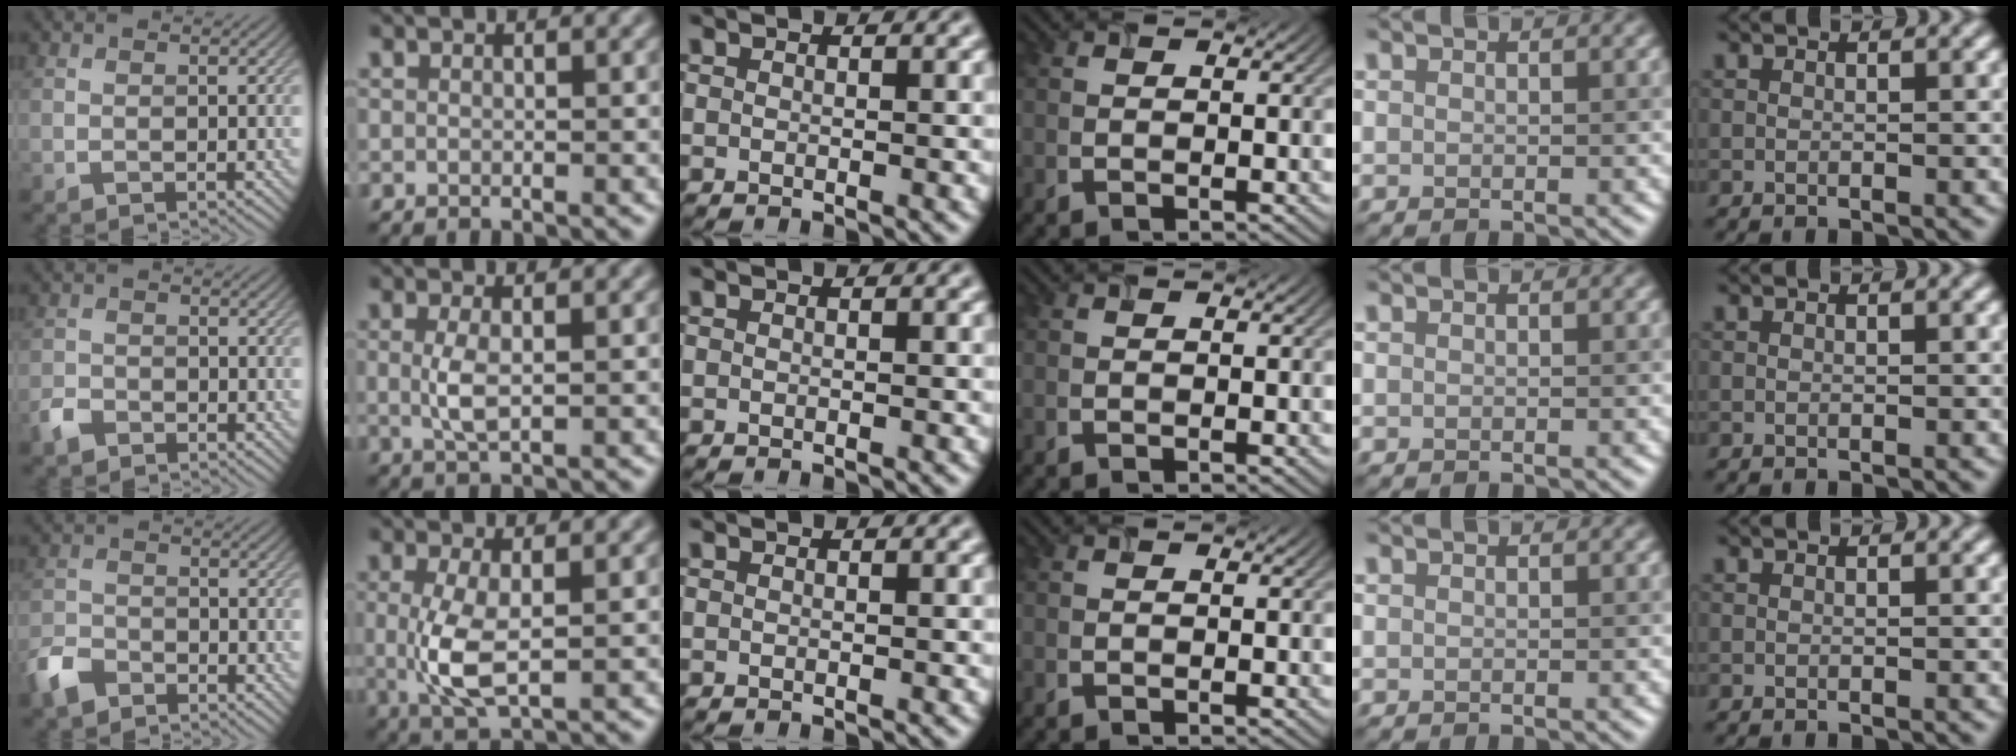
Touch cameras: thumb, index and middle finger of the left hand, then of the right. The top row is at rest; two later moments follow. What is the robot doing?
{"motion": "insert", "object": "airpods case & airpods"}